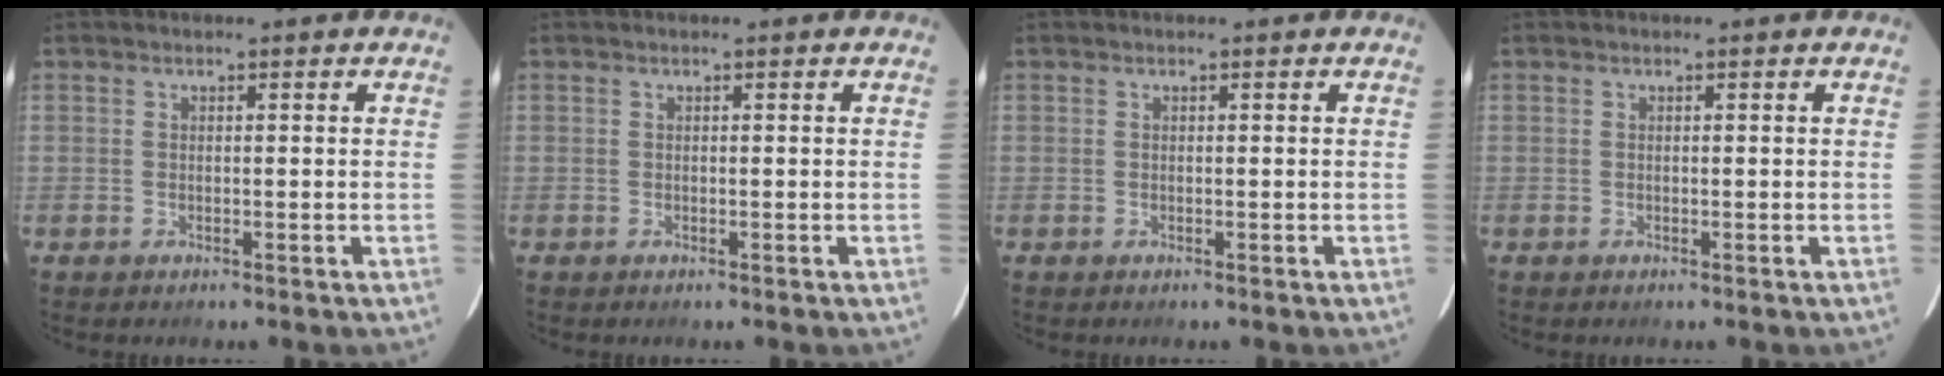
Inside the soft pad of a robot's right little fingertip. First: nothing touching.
{"total": 0.0}
{"total": 0.0}
{"total": 0.0}